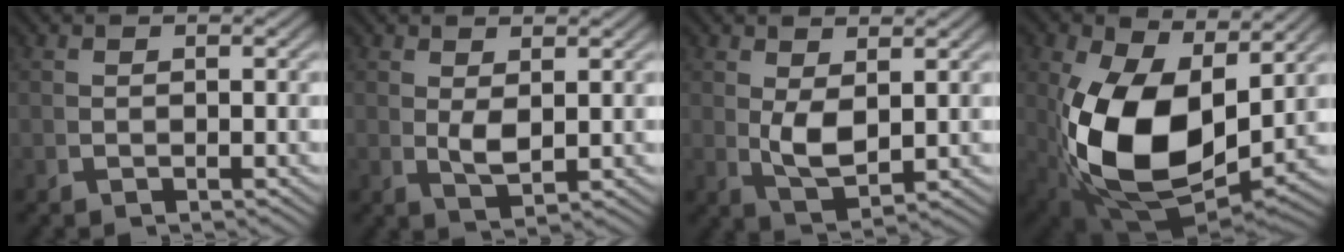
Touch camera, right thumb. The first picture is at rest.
{"total": 2.3, "force": [0.9, 0.9, 2.0], "torque": [-0.039, -0.006, 0.025]}
{"total": 4.0, "force": [0.8, 2.0, 3.3], "torque": [-0.074, -0.015, 0.028]}
{"total": 14.0, "force": [-0.3, 8.2, 11.3], "torque": [-0.260, -0.067, 0.034]}